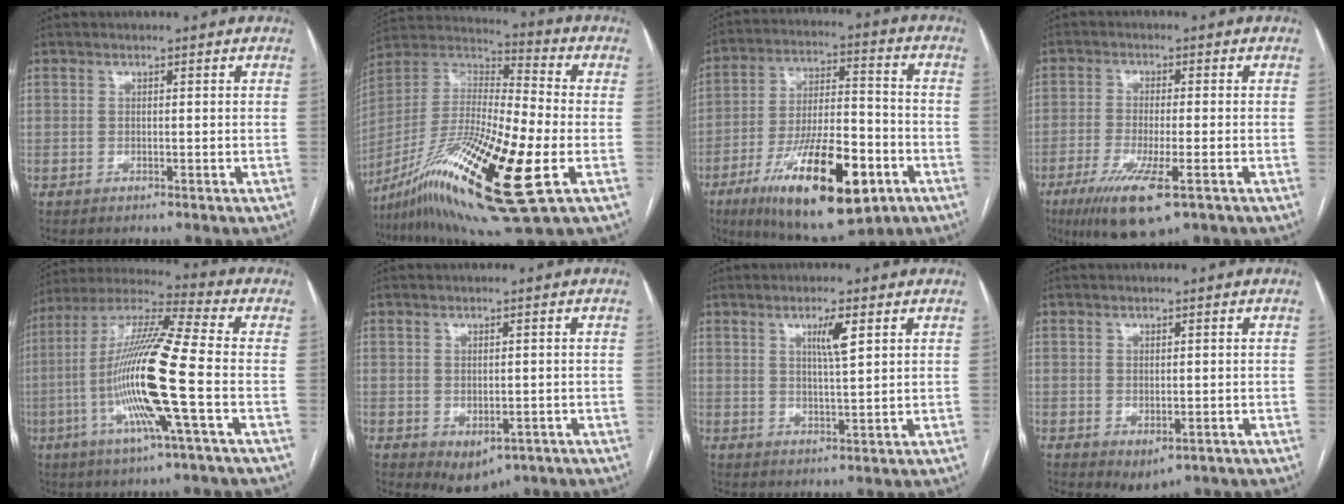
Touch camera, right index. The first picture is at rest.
{"total": 25.7, "force": [-9.8, 3.4, 23.5], "torque": [-0.458, -0.042, -0.176]}
{"total": 20.8, "force": [-9.9, 5.9, 17.3], "torque": [-0.299, -0.015, -0.157]}
{"total": 10.2, "force": [-5.6, 1.5, 8.4], "torque": [-0.157, -0.028, -0.094]}
{"total": 17.1, "force": [-4.0, -0.6, 16.7], "torque": [-0.331, -0.007, -0.089]}
{"total": 4.6, "force": [-2.1, 2.9, 2.8], "torque": [-0.035, -0.003, -0.017]}
{"total": 3.9, "force": [1.7, 0.1, 3.5], "torque": [-0.062, -0.003, 0.029]}
{"total": 2.8, "force": [-1.2, 1.6, 2.0], "torque": [-0.026, -0.006, -0.004]}